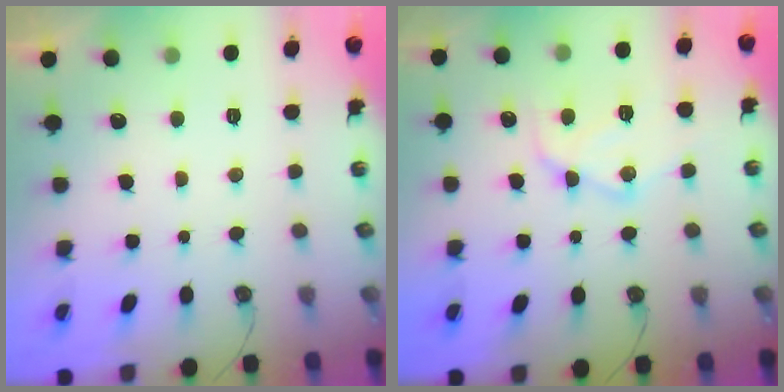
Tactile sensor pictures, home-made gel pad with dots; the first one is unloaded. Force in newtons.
{"total": 12.5, "press": 12.4, "slide": 1.2}